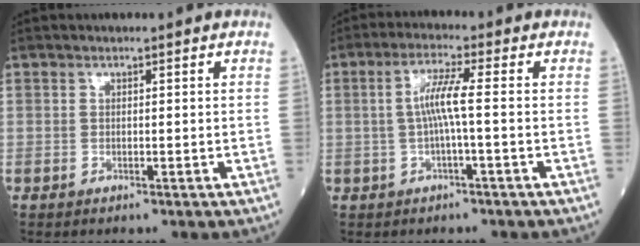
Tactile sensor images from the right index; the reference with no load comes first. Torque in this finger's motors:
{"motor_torque": [1.03, -0.02, 0.48, 0.13]}